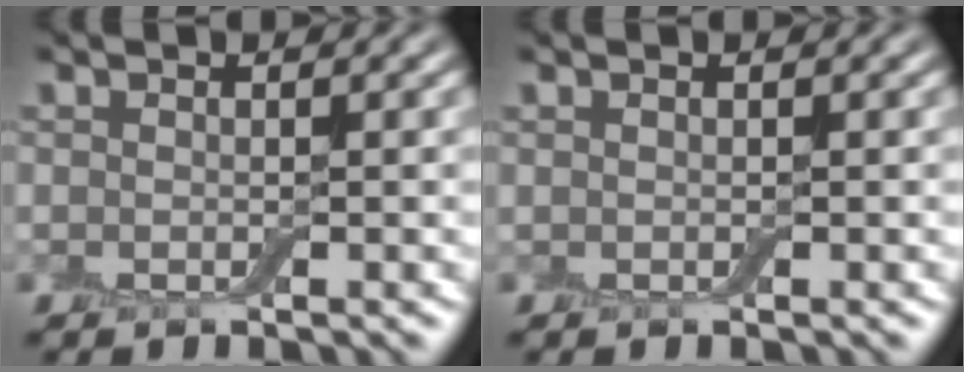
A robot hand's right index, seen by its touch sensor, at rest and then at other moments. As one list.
[{"total": 0.0}]